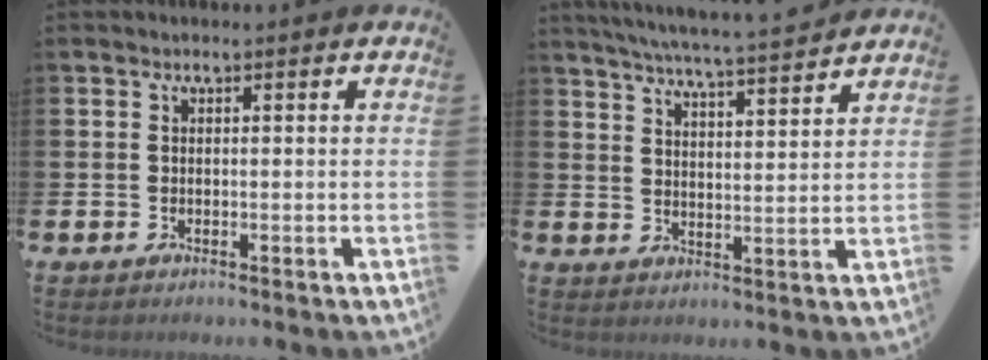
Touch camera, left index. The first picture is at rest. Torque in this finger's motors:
{"motor_torque": [0.94, -1.20, 0.47, 0.12]}